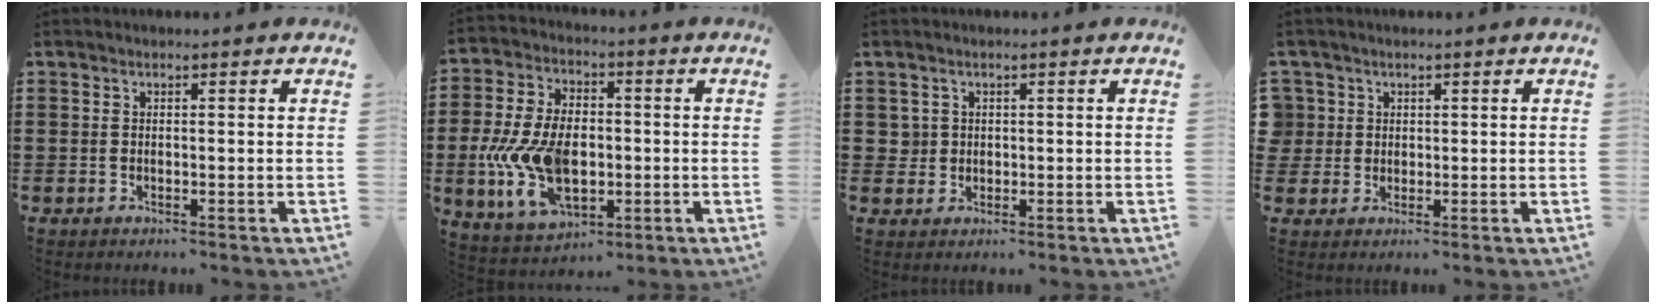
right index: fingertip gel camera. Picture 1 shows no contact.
{"total": 12.7, "force": [-2.0, 7.7, 9.8], "torque": [-0.238, -0.003, -0.035]}
{"total": 1.7, "force": [0.4, 1.6, 0.3], "torque": [-0.015, 0.005, 0.008]}
{"total": 2.9, "force": [0.6, 2.9, 0.1], "torque": [-0.017, 0.012, 0.009]}